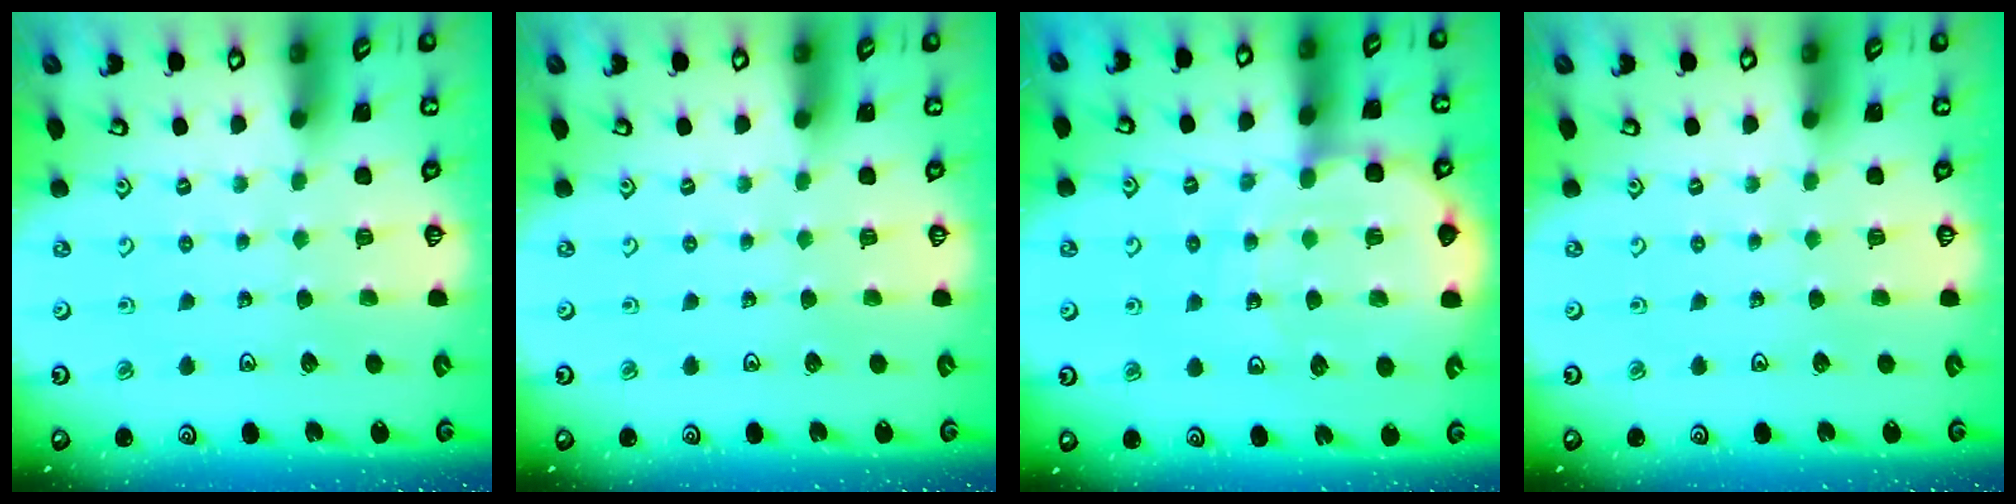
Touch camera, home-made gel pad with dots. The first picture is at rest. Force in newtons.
{"total": 0.0}
{"total": 10.5, "press": 10.2, "slide": 2.5}
{"total": 0.0}